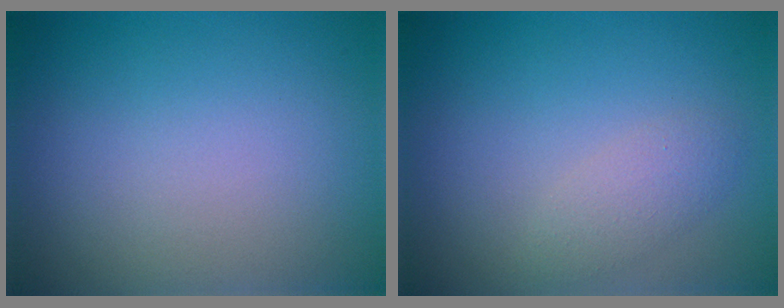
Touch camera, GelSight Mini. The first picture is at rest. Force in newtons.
{"total": 1.6, "press": 1.6, "slide": 0.1}